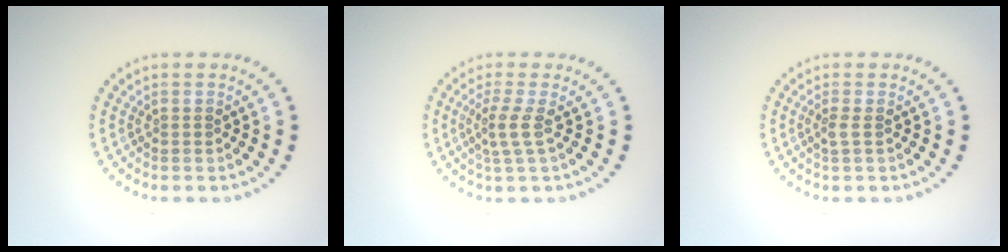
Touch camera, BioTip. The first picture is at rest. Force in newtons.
{"total": 2.2, "press": 1.5, "slide": 1.6}
{"total": 0.9, "press": 0.7, "slide": 0.6}